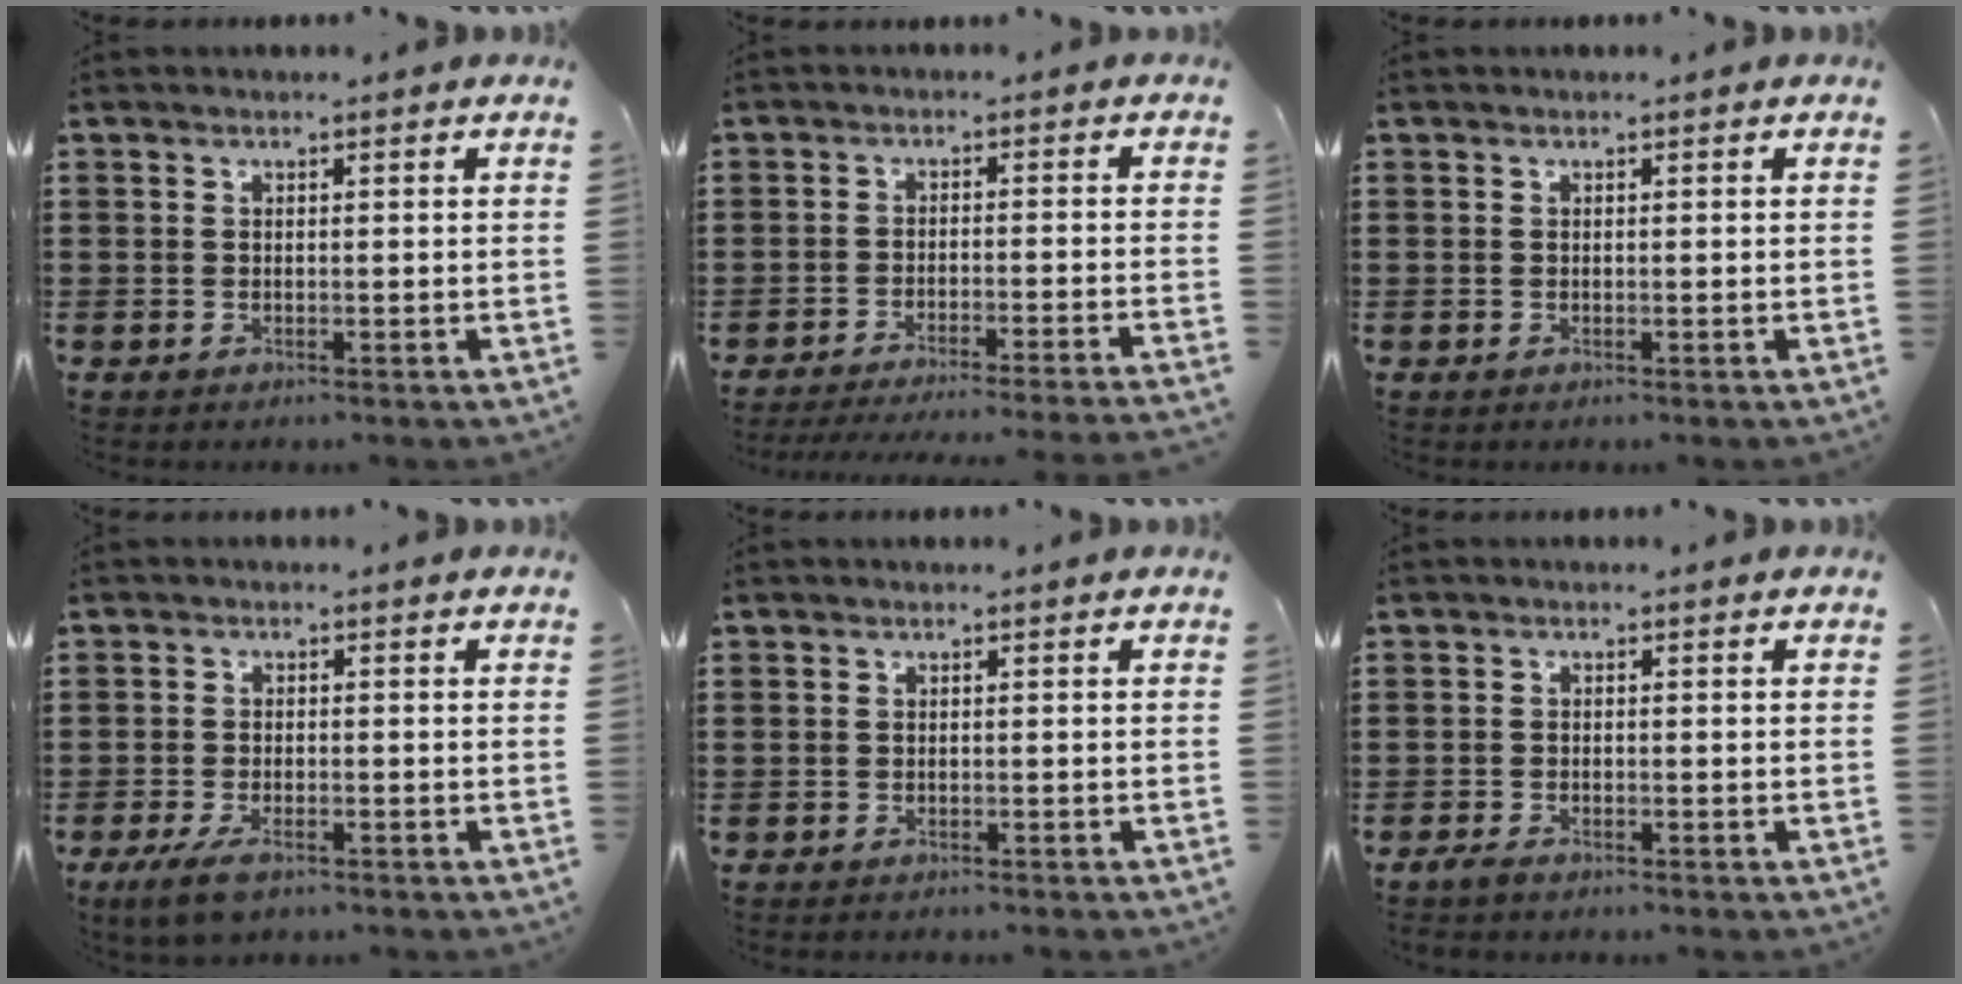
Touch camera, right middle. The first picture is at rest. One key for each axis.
{"total": 3.4, "fx": -3.2, "fy": -0.5, "fz": 1.1, "tx": -0.018, "ty": -0.004, "tz": -0.064}
{"total": 0.0}
{"total": 3.3, "fx": -2.4, "fy": 1.1, "fz": 2.0, "tx": -0.055, "ty": -0.006, "tz": -0.049}
{"total": 0.6, "fx": -0.6, "fy": 0.0, "fz": 0.0, "tx": -0.002, "ty": 0.000, "tz": -0.014}
{"total": 1.4, "fx": -1.2, "fy": 0.3, "fz": 0.7, "tx": -0.024, "ty": -0.004, "tz": -0.025}